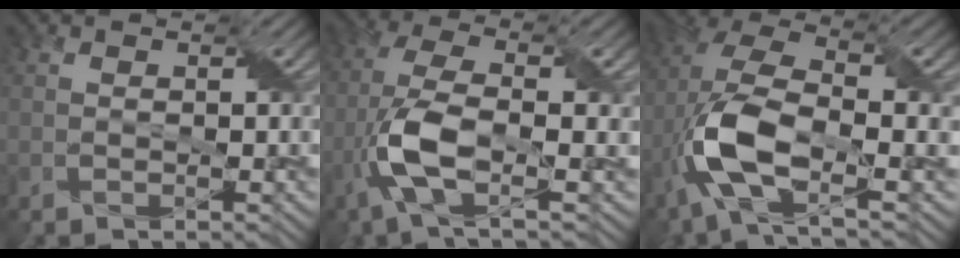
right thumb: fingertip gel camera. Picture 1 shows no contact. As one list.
[{"total": 8.6, "force": [-2.6, 2.7, 7.7], "torque": [-0.179, 0.010, -0.060]}, {"total": 11.4, "force": [-3.4, 4.5, 9.9], "torque": [-0.223, 0.008, -0.077]}]